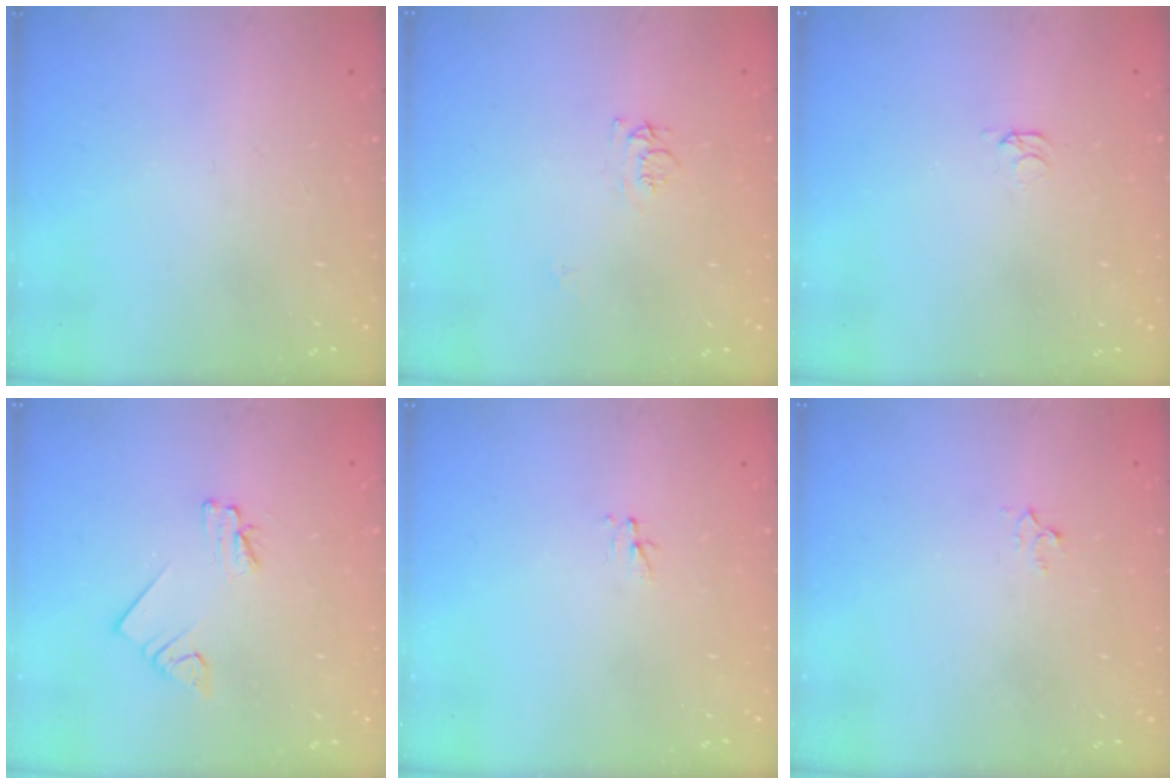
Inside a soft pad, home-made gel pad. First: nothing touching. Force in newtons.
{"total": 6.2, "press": 6.2, "slide": 0.6}
{"total": 1.6, "press": 1.6, "slide": 0.4}
{"total": 2.3, "press": 2.3, "slide": 0.1}
{"total": 3.0, "press": 3.0, "slide": 0.3}
{"total": 3.0, "press": 3.0, "slide": 0.5}